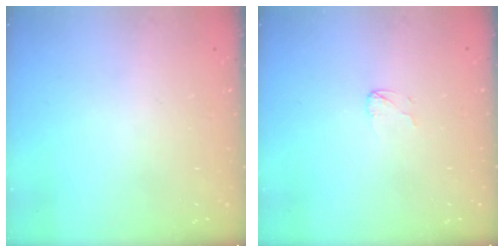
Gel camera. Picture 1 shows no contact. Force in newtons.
{"total": 2.9, "press": 2.8, "slide": 0.3}